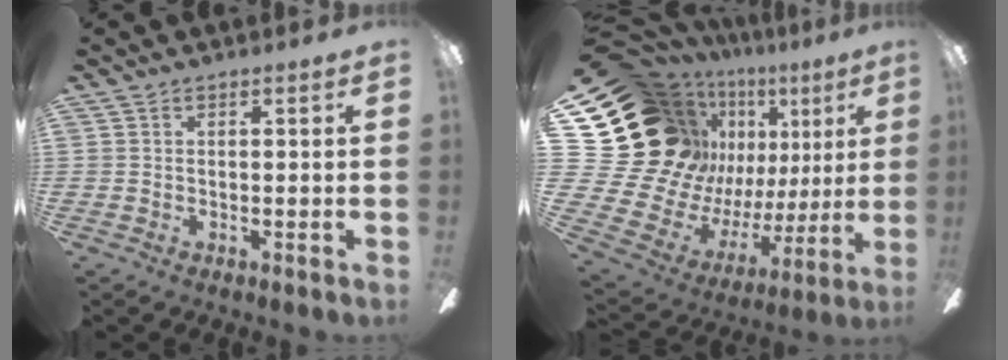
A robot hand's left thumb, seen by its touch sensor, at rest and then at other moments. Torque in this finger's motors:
{"motor_torque": [1.65, 3.36, 1.18, -1.59, 0.05]}